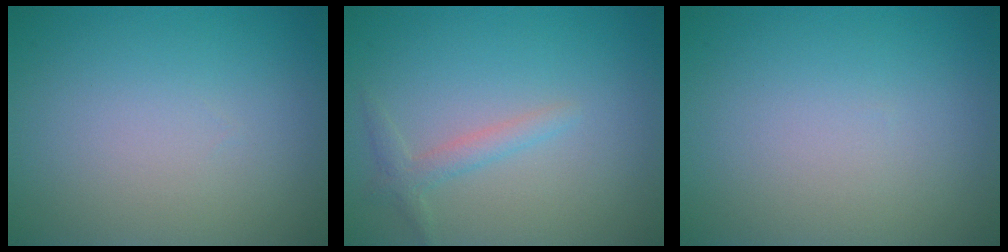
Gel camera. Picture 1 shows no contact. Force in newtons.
{"total": 1.6, "press": 1.6, "slide": 0.1}
{"total": 0.0}